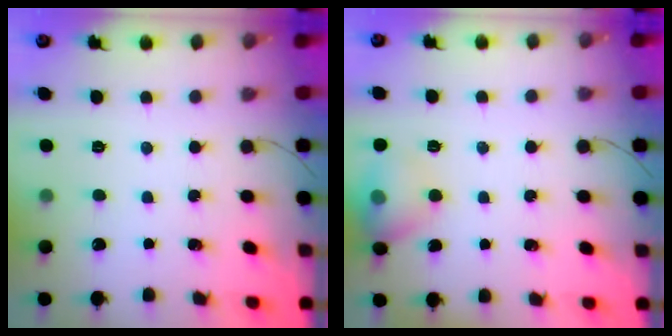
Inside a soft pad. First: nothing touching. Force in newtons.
{"total": 10.0, "press": 9.8, "slide": 2.3}